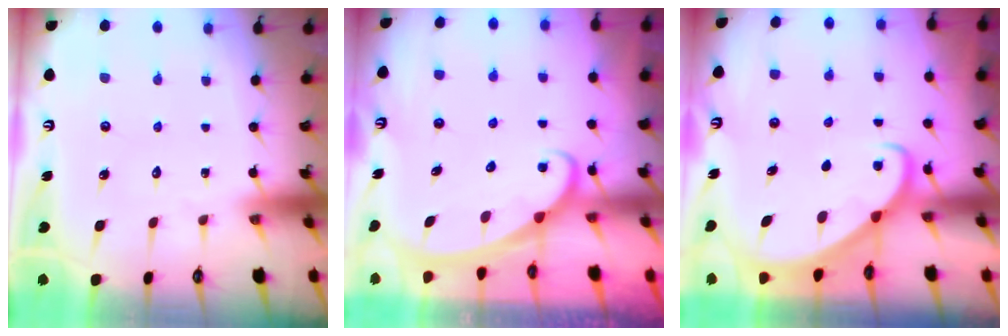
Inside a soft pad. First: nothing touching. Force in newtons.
{"total": 2.6, "press": 2.6, "slide": 0.4}
{"total": 2.0, "press": 2.0, "slide": 0.3}